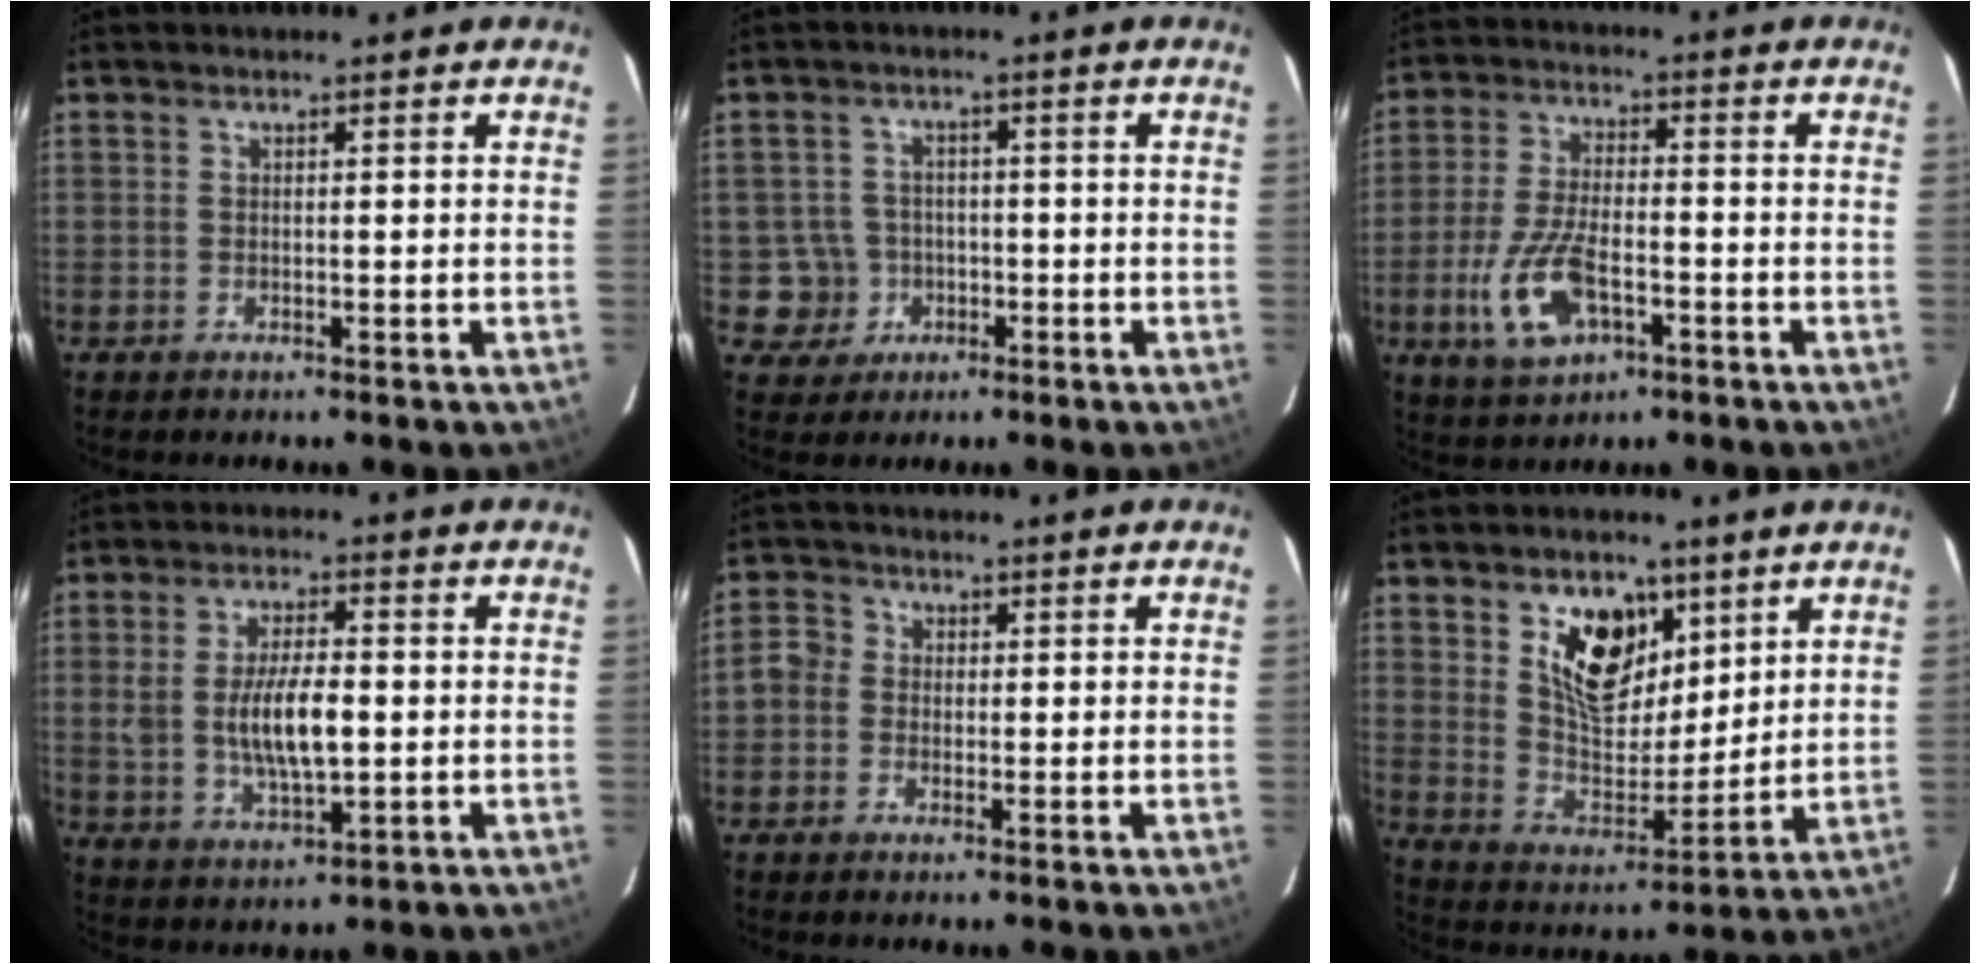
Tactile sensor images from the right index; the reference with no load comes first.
{"total": 5.8, "force": [-1.5, 5.6, 0.3], "torque": [-0.018, 0.024, -0.017]}
{"total": 11.7, "force": [-4.3, 5.4, 9.4], "torque": [-0.207, -0.008, -0.074]}
{"total": 10.1, "force": [-0.3, 4.0, 9.3], "torque": [-0.179, -0.003, 0.001]}
{"total": 3.6, "force": [-0.9, 3.3, 0.9], "torque": [-0.012, 0.012, -0.026]}
{"total": 13.2, "force": [6.5, 7.8, 8.4], "torque": [-0.142, -0.004, 0.124]}